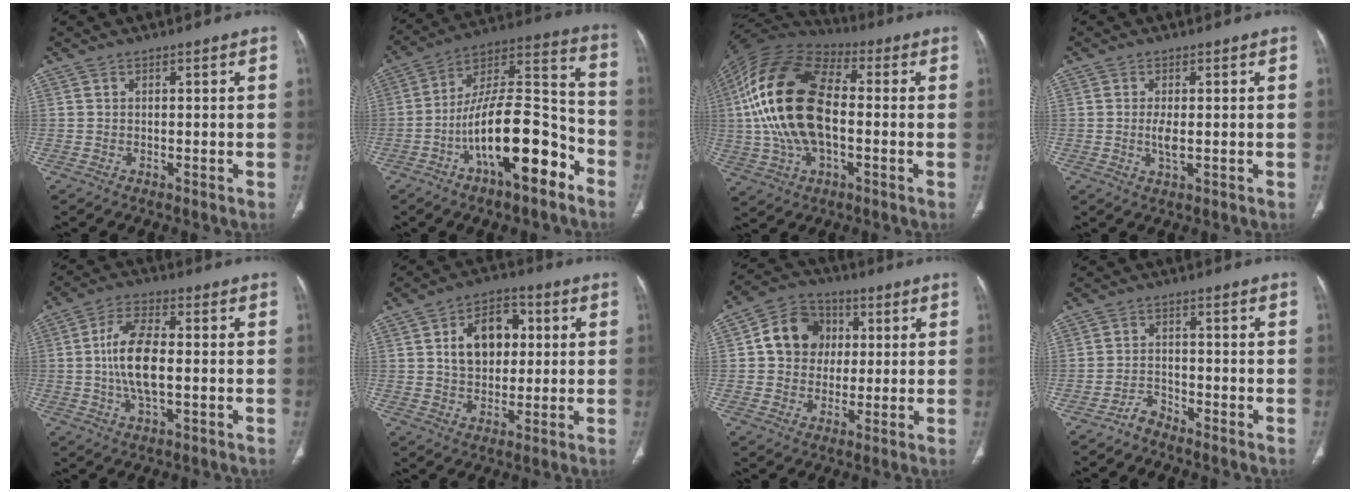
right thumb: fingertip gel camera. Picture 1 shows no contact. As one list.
[{"total": 21.0, "force": [-9.6, 7.6, 17.0], "torque": [-0.277, 0.075, -0.158]}, {"total": 19.6, "force": [-0.4, 10.5, 16.5], "torque": [-0.334, 0.026, -0.012]}, {"total": 2.7, "force": [-0.1, 1.0, 2.5], "torque": [-0.058, -0.006, -0.001]}, {"total": 10.8, "force": [-0.5, 4.8, 9.6], "torque": [-0.193, 0.009, -0.011]}, {"total": 11.7, "force": [2.4, 8.1, 8.0], "torque": [-0.095, 0.008, 0.038]}, {"total": 11.4, "force": [1.9, 9.9, 5.3], "torque": [-0.056, 0.010, 0.023]}, {"total": 2.6, "force": [-2.4, 0.8, 0.2], "torque": [-0.003, 0.012, -0.046]}]